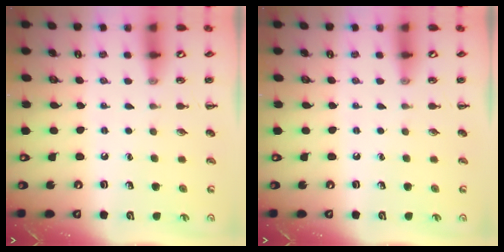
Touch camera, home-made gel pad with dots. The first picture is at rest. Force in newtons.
{"total": 0.0}